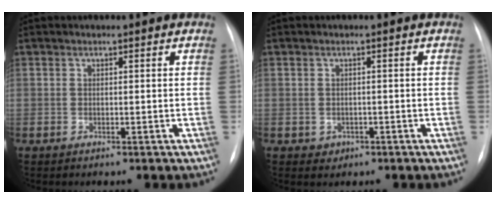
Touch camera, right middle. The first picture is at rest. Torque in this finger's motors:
{"motor_torque": [0.32, -0.08, 0.03, 0.00]}